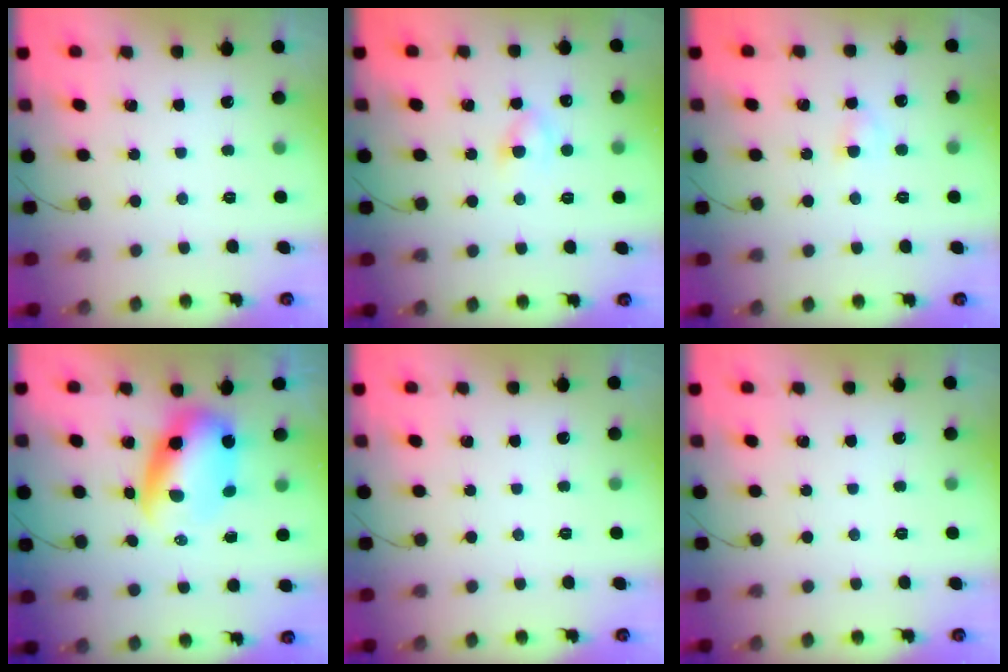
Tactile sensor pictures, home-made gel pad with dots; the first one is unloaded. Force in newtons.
{"total": 3.4, "press": 3.2, "slide": 1.2}
{"total": 2.8, "press": 2.6, "slide": 1.1}
{"total": 8.1, "press": 7.9, "slide": 2.0}
{"total": 0.0}
{"total": 0.0}